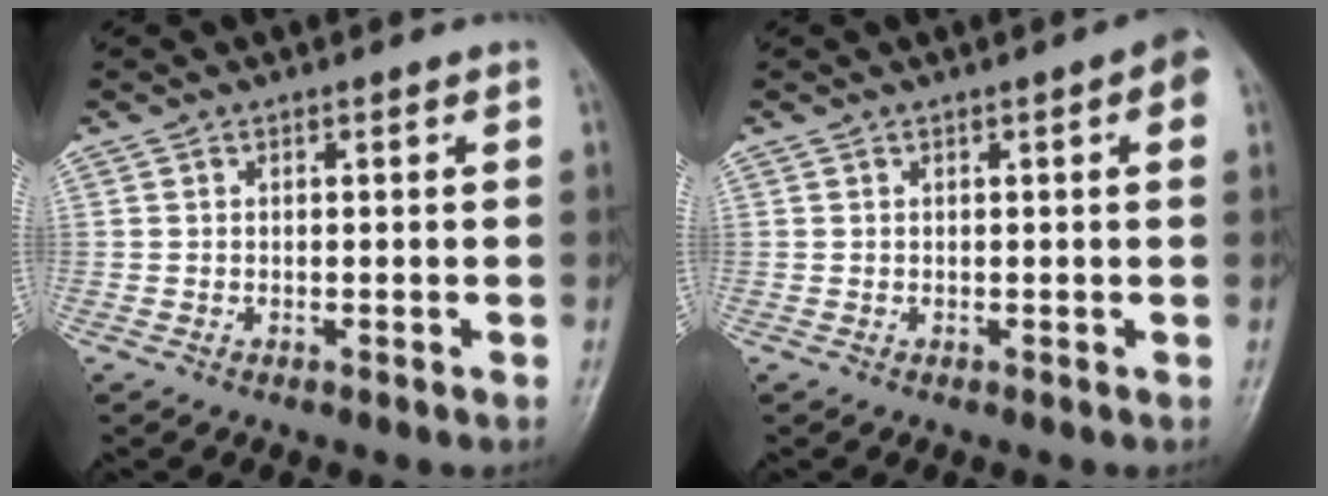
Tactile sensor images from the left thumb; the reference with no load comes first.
{"total": 3.2, "force": [0.9, 0.7, 3.0], "torque": [-0.034, 0.004, 0.007]}